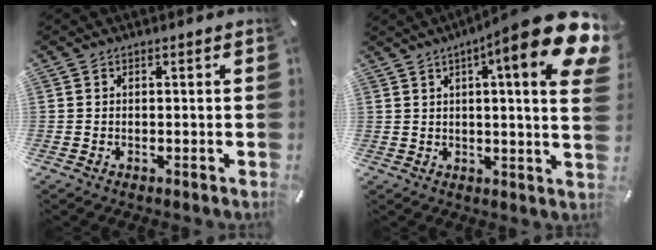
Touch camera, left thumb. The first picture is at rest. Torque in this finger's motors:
{"motor_torque": [2.52, 2.49, 1.97, -0.80, 0.23]}